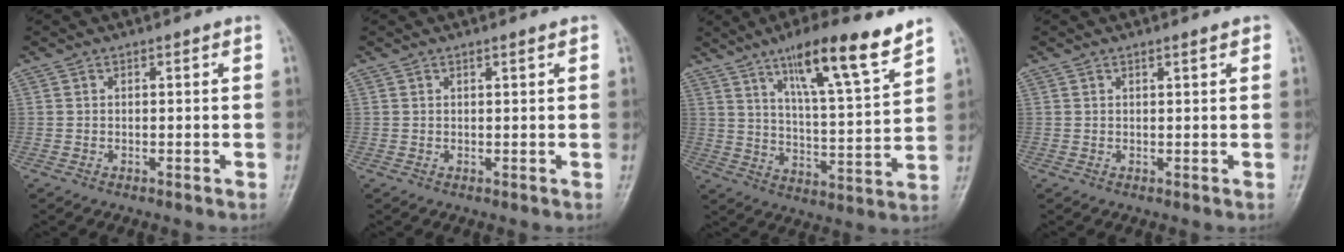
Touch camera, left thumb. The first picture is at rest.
{"total": 1.0, "force": [0.6, 0.1, 0.8], "torque": [-0.010, -0.001, 0.008]}
{"total": 15.9, "force": [10.6, 2.3, 11.6], "torque": [-0.174, -0.056, 0.176]}
{"total": 1.2, "force": [0.7, 0.2, 0.9], "torque": [-0.013, -0.001, 0.008]}